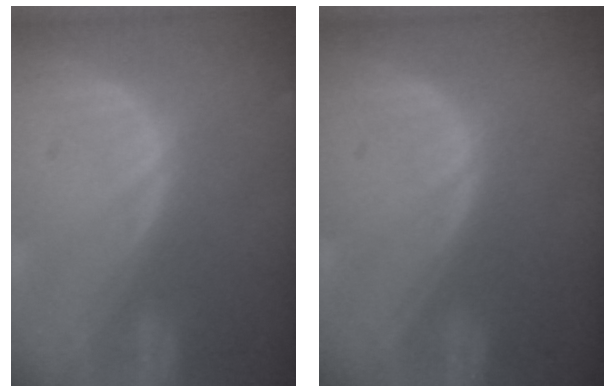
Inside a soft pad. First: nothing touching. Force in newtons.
{"total": 0.0}